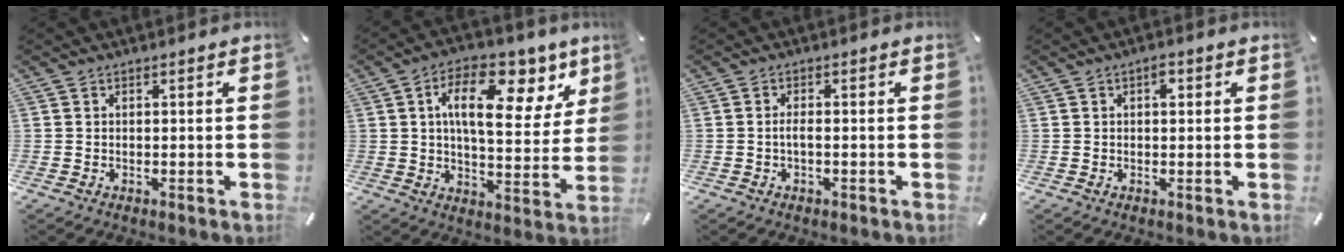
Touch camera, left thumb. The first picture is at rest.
{"total": 17.2, "force": [7.6, 8.4, 13.0], "torque": [-0.197, -0.029, 0.121]}
{"total": 2.0, "force": [-0.5, 0.7, 1.7], "torque": [-0.039, -0.001, -0.013]}
{"total": 2.1, "force": [0.5, 1.2, 1.6], "torque": [-0.018, 0.000, 0.004]}